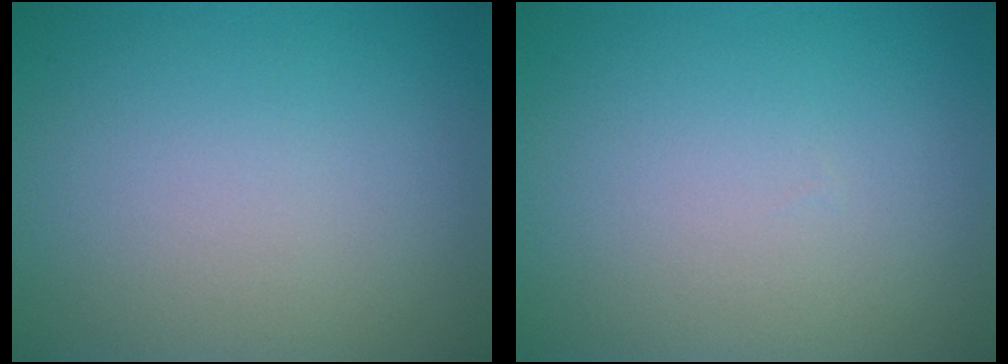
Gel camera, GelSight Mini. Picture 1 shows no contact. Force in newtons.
{"total": 0.0}